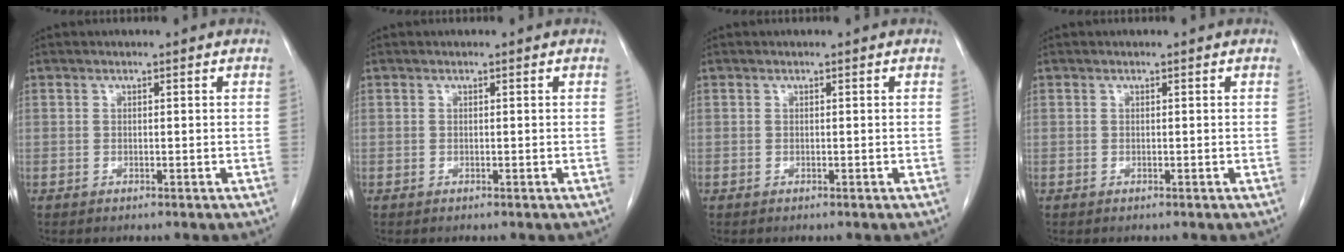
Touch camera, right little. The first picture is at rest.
{"total": 0.0}
{"total": 0.0}
{"total": 0.0}